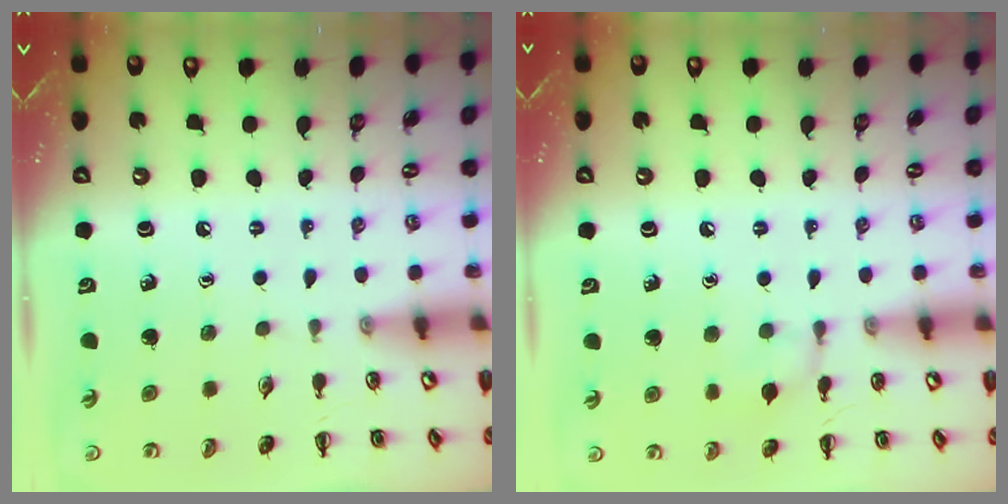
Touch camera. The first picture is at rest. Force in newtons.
{"total": 7.9, "press": 7.6, "slide": 2.3}